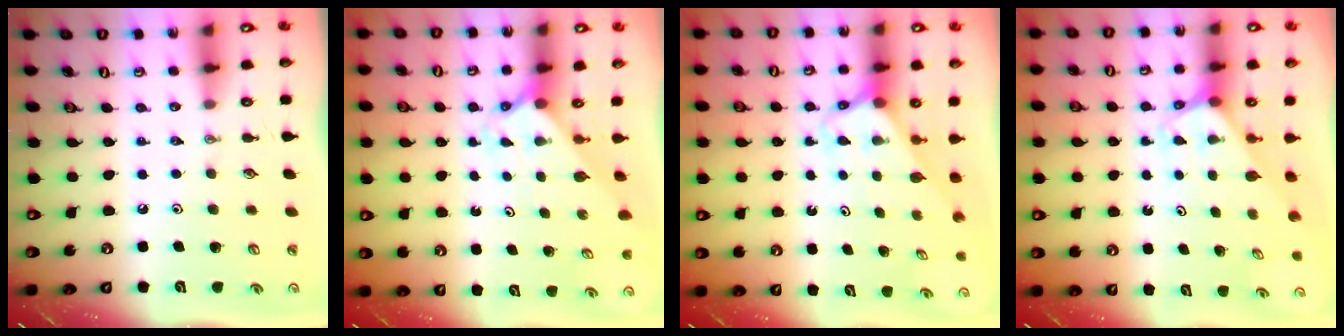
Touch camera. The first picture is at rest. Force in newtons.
{"total": 2.0, "press": 2.0, "slide": 0.2}
{"total": 2.6, "press": 2.6, "slide": 0.1}
{"total": 2.3, "press": 2.3, "slide": 0.2}